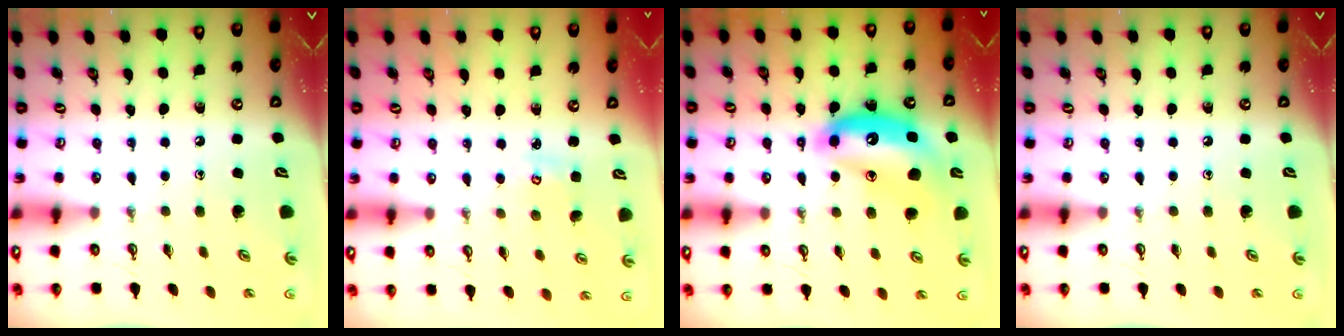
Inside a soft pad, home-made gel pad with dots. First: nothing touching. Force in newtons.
{"total": 2.5, "press": 2.5, "slide": 0.2}
{"total": 14.6, "press": 14.5, "slide": 0.8}
{"total": 0.0}